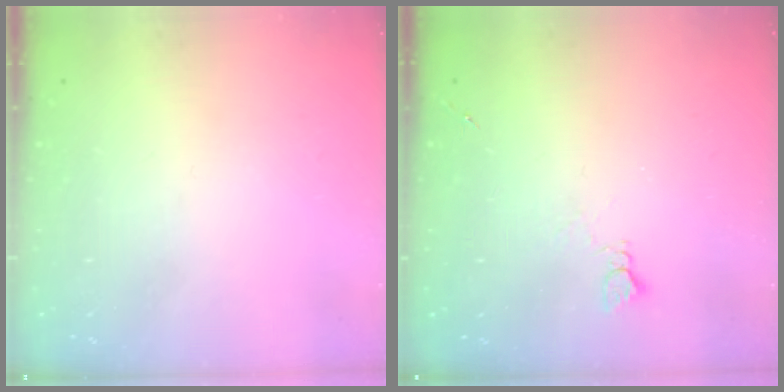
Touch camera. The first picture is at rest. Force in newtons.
{"total": 3.2, "press": 3.2, "slide": 0.4}